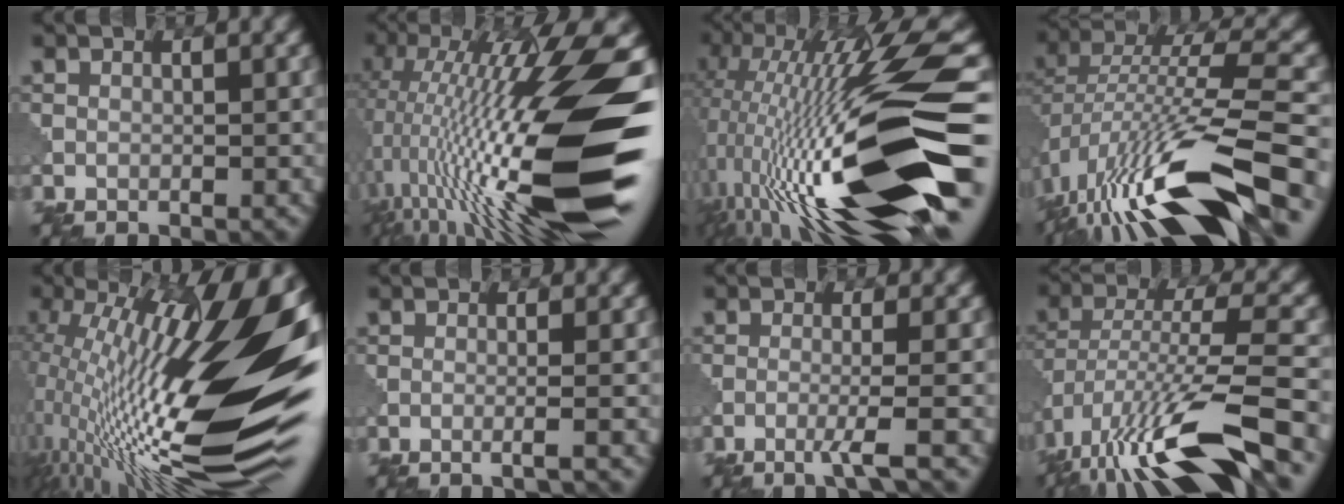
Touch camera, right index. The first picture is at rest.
{"total": 17.6, "force": [-2.8, 3.2, 17.1], "torque": [-0.297, 0.021, -0.049]}
{"total": 16.7, "force": [-4.0, 3.1, 15.9], "torque": [-0.292, 0.022, -0.061]}
{"total": 14.5, "force": [-6.7, 4.3, 12.2], "torque": [-0.236, 0.017, -0.113]}
{"total": 19.5, "force": [0.6, 5.7, 18.6], "torque": [-0.303, 0.002, -0.001]}
{"total": 1.9, "force": [-0.4, 0.5, 1.8], "torque": [-0.020, -0.002, -0.025]}
{"total": 2.9, "force": [-1.3, 0.2, 2.6], "torque": [-0.039, 0.002, -0.039]}
{"total": 12.8, "force": [-7.0, 3.4, 10.1], "torque": [-0.193, 0.005, -0.124]}